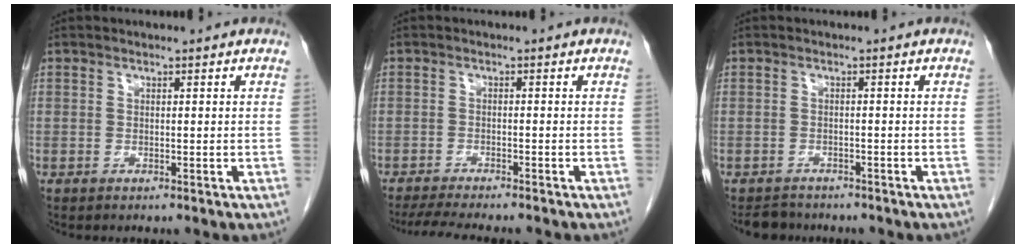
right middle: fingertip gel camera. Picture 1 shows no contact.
{"total": 8.9, "force": [-7.8, 0.8, 4.2], "torque": [-0.063, -0.016, -0.116]}
{"total": 3.2, "force": [-3.0, 1.2, 0.0], "torque": [-0.007, -0.007, -0.047]}